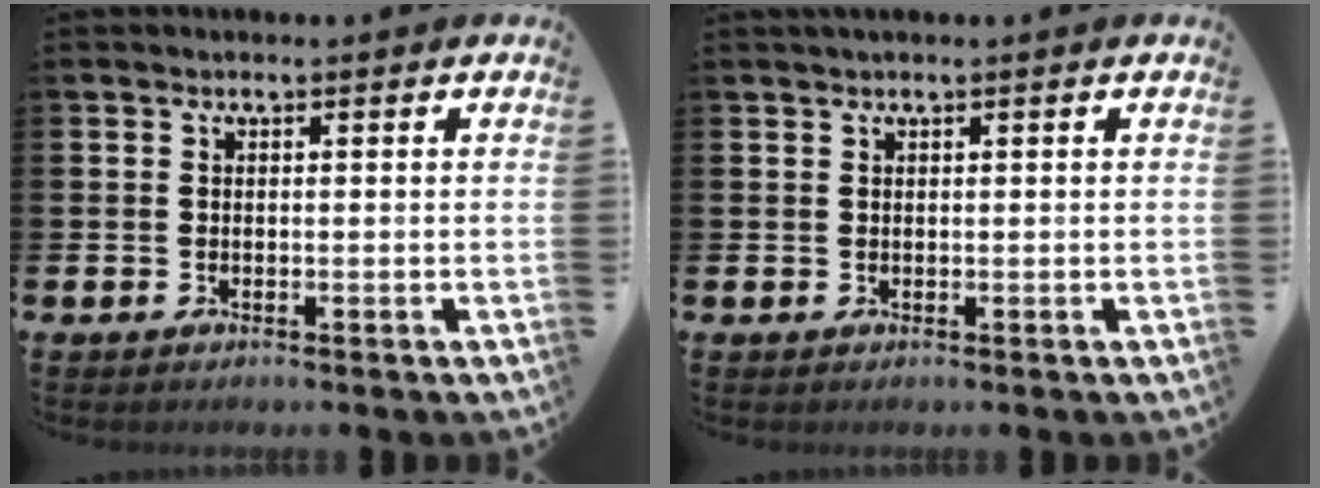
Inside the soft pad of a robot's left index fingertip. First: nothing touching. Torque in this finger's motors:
{"motor_torque": [-0.15, -0.44, 0.02, 0.00]}